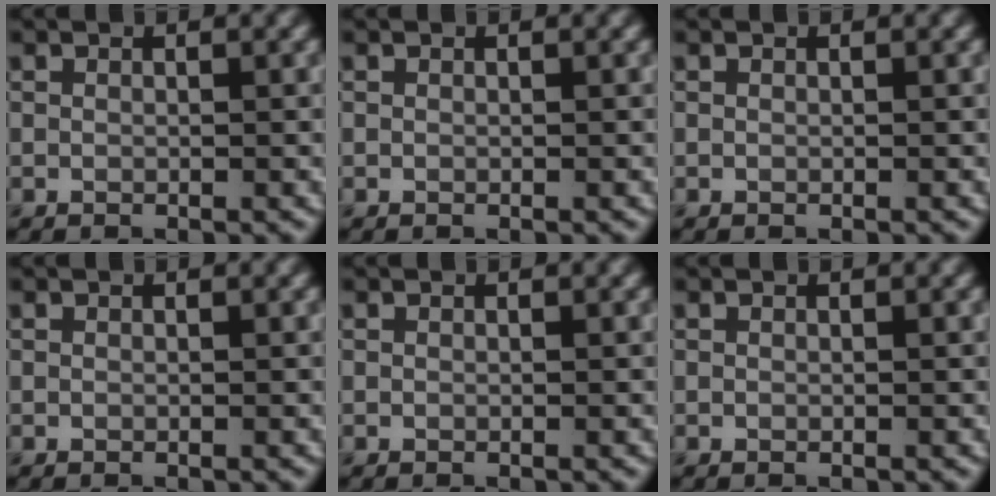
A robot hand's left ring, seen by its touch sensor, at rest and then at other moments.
{"total": 0.0}
{"total": 0.0}
{"total": 0.0}
{"total": 0.0}
{"total": 0.0}